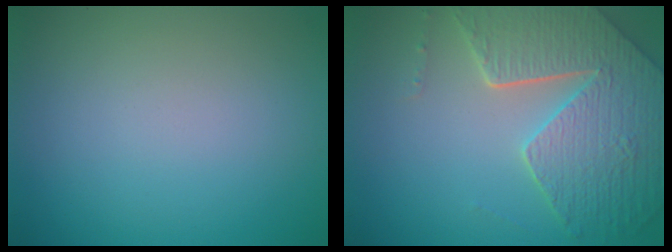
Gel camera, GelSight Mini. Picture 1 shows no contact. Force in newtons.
{"total": 7.5, "press": 5.6, "slide": 5.0}